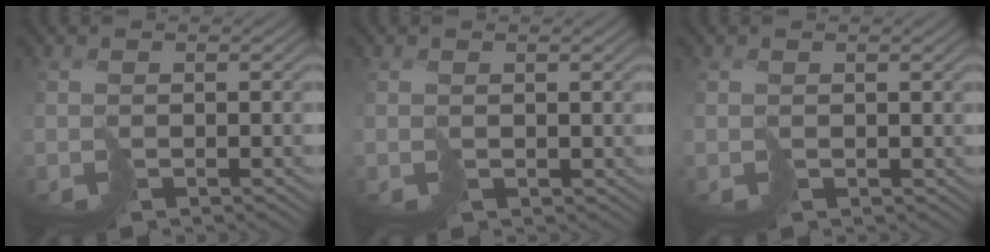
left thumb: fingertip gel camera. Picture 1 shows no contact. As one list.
[{"total": 0.9, "force": [0.7, 0.6, 0.1], "torque": [-0.009, 0.000, 0.015]}, {"total": 0.8, "force": [0.6, 0.5, 0.0], "torque": [-0.007, -0.001, 0.012]}]